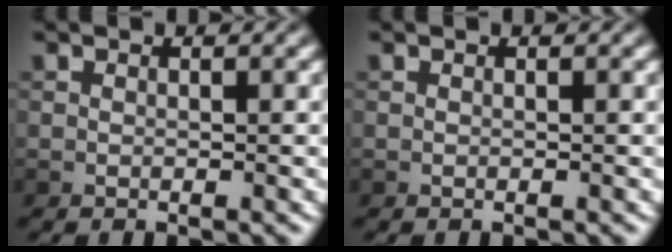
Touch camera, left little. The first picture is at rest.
{"total": 0.0}